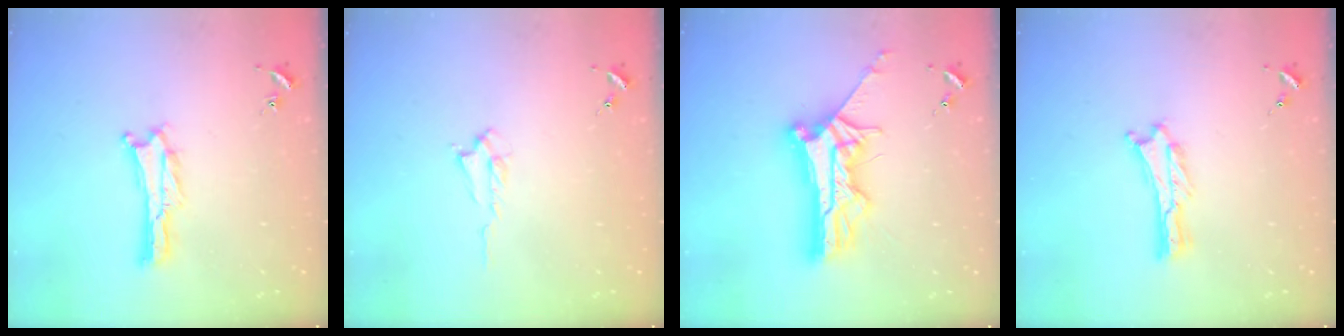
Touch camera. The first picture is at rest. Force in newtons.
{"total": 1.3, "press": 1.3, "slide": 0.3}
{"total": 11.9, "press": 11.8, "slide": 1.0}
{"total": 0.0}